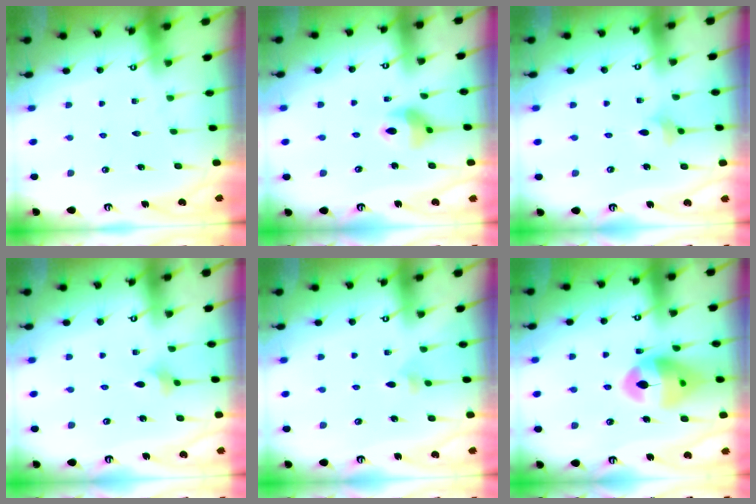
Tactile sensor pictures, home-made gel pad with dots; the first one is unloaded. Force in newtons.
{"total": 8.4, "press": 8.3, "slide": 0.9}
{"total": 3.9, "press": 3.8, "slide": 0.9}
{"total": 1.9, "press": 1.8, "slide": 0.6}
{"total": 3.5, "press": 3.4, "slide": 0.7}
{"total": 14.4, "press": 14.3, "slide": 1.8}